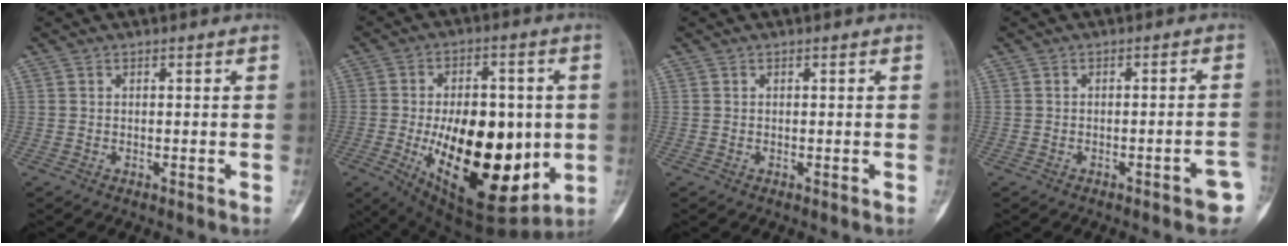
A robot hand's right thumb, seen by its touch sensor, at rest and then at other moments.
{"total": 26.0, "force": [-3.4, 13.5, 22.0], "torque": [-0.324, -0.018, -0.022]}
{"total": 0.0}
{"total": 4.5, "force": [-2.4, 0.9, 3.7], "torque": [-0.035, 0.020, -0.027]}